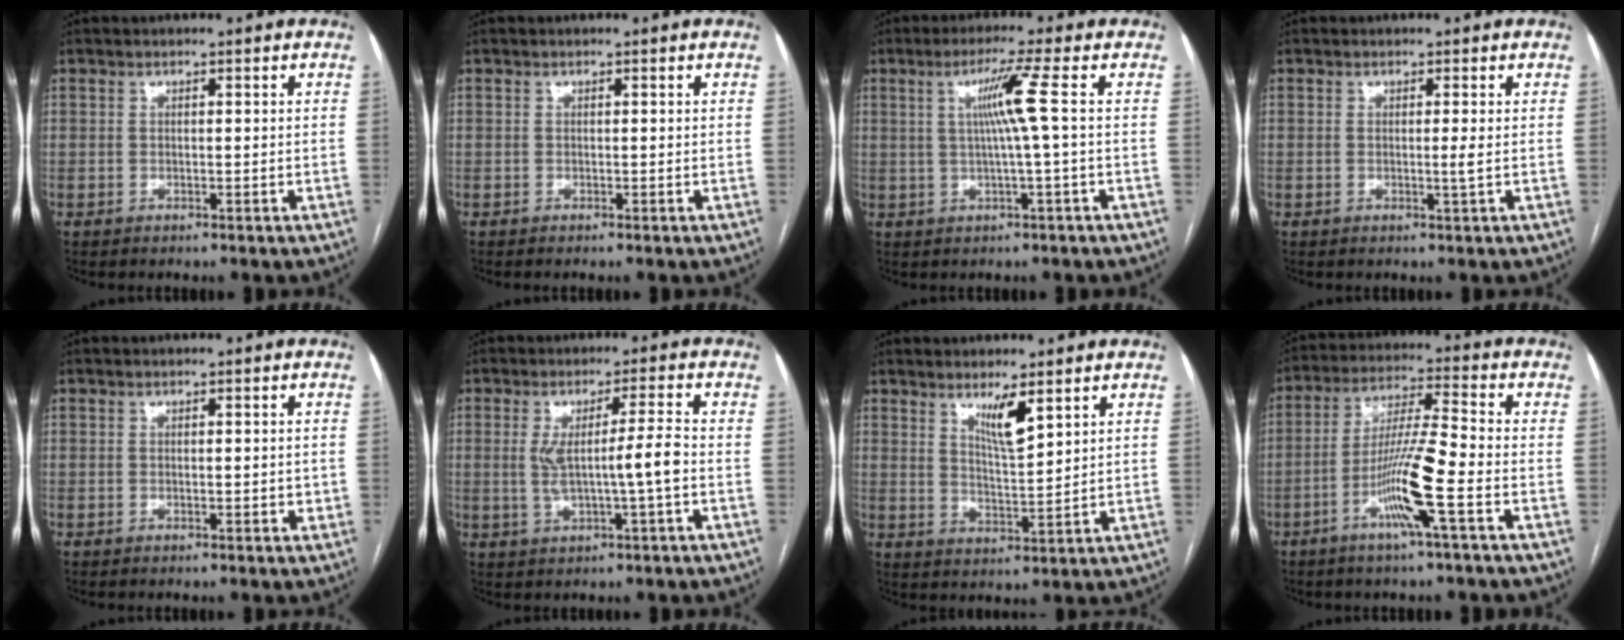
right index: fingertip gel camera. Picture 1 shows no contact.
{"total": 0.0}
{"total": 5.7, "force": [0.8, -1.6, 5.4], "torque": [-0.101, 0.005, 0.019]}
{"total": 1.2, "force": [0.0, -0.4, 1.1], "torque": [-0.018, -0.003, -0.002]}
{"total": 1.4, "force": [-0.1, 0.5, 1.3], "torque": [-0.019, -0.001, 0.000]}
{"total": 6.7, "force": [-0.5, -0.2, 6.7], "torque": [-0.121, 0.003, -0.004]}
{"total": 5.1, "force": [3.2, 0.5, 3.9], "torque": [-0.071, -0.012, 0.062]}
{"total": 10.8, "force": [-4.3, -0.7, 9.9], "torque": [-0.192, -0.005, -0.085]}